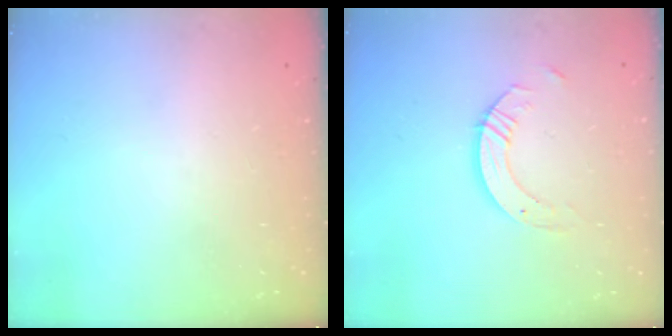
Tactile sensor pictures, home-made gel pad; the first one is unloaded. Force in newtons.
{"total": 6.3, "press": 6.3, "slide": 0.5}